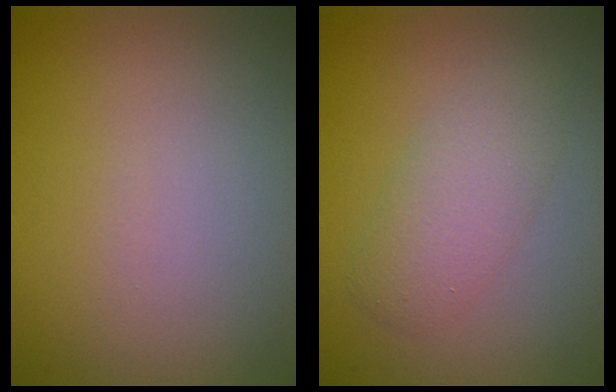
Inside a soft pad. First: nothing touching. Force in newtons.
{"total": 2.9, "press": 2.9, "slide": 0.0}